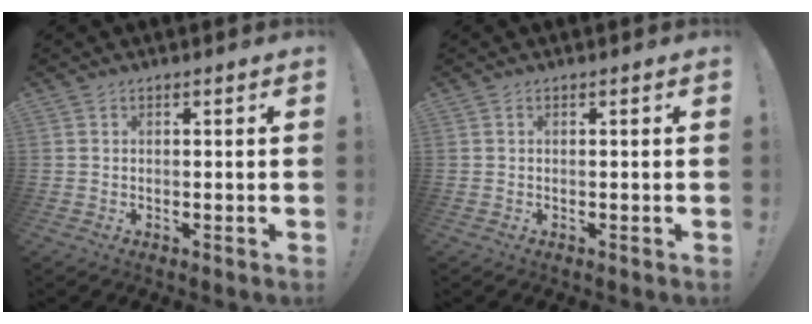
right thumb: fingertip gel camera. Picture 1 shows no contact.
{"total": 0.0}